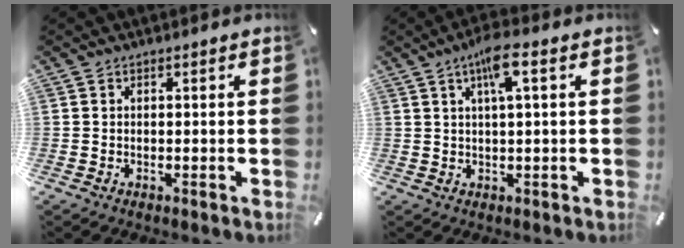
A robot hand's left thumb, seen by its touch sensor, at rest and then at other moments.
{"total": 6.9, "force": [2.6, 1.2, 6.3], "torque": [-0.118, 0.002, 0.041]}